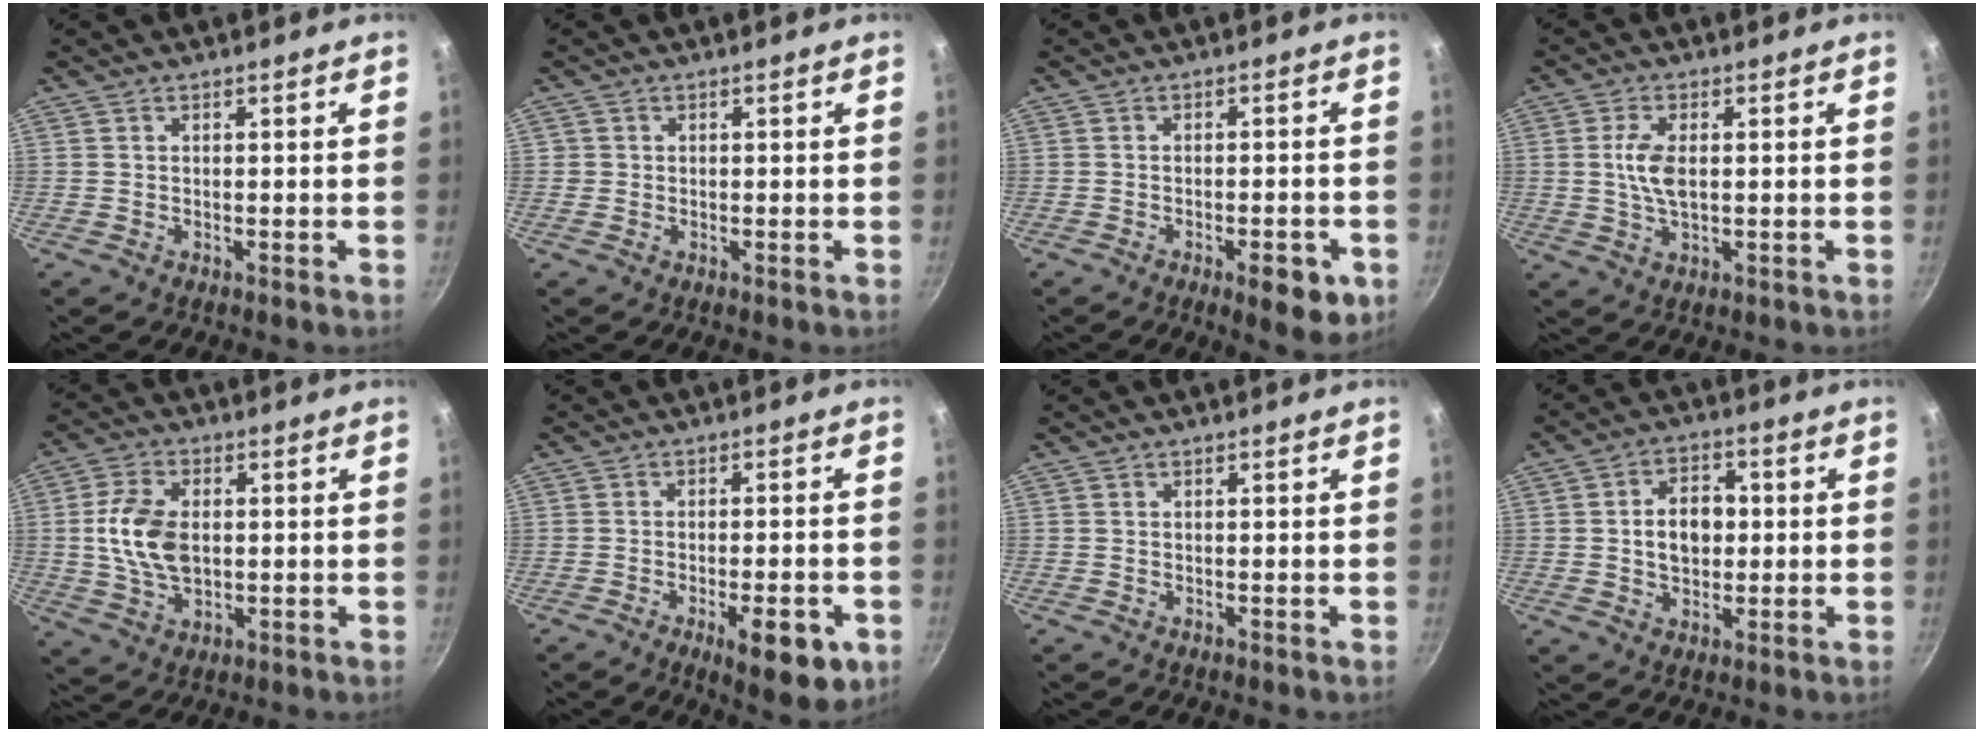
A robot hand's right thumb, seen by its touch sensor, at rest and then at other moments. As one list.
[{"total": 0.8, "force": [0.0, 0.8, 0.0], "torque": [0.004, 0.004, 0.000]}, {"total": 7.1, "force": [-3.2, 2.4, 5.9], "torque": [-0.068, 0.004, -0.038]}, {"total": 5.6, "force": [0.5, 2.7, 4.9], "torque": [-0.106, -0.001, 0.010]}, {"total": 10.7, "force": [0.5, 6.6, 8.4], "torque": [-0.163, 0.002, 0.016]}, {"total": 10.2, "force": [-4.3, 3.4, 8.6], "torque": [-0.109, 0.004, -0.054]}, {"total": 0.0}, {"total": 8.5, "force": [0.4, 5.9, 6.1], "torque": [-0.074, 0.012, 0.005]}]